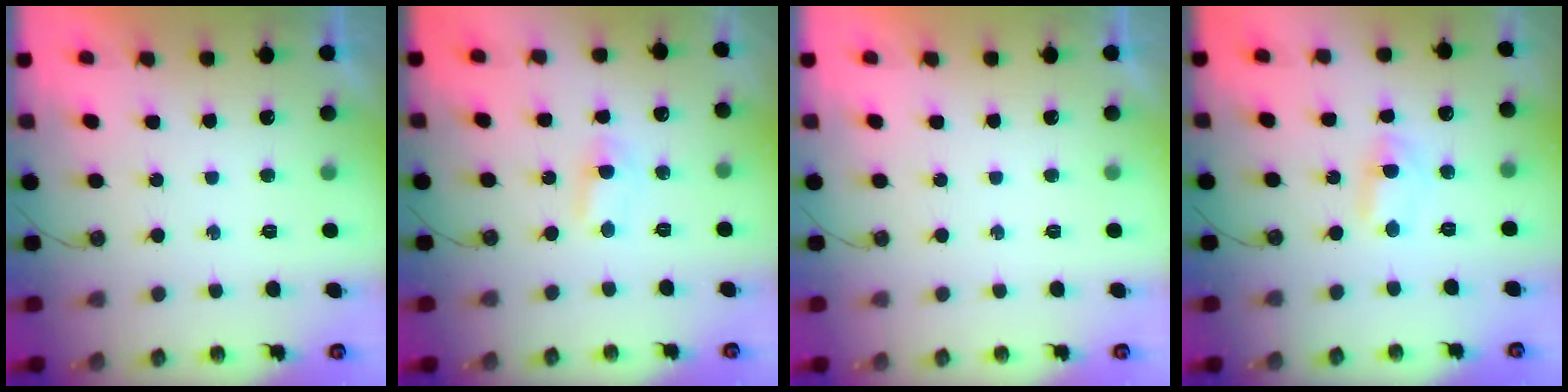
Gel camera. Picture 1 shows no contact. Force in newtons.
{"total": 2.0, "press": 1.9, "slide": 0.7}
{"total": 0.0}
{"total": 1.5, "press": 1.3, "slide": 0.7}